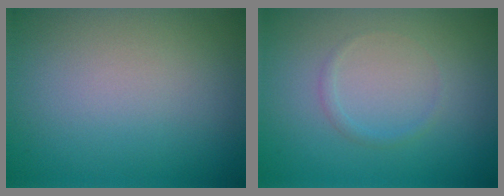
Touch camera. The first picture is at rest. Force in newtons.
{"total": 0.7, "press": 0.7, "slide": 0.0}